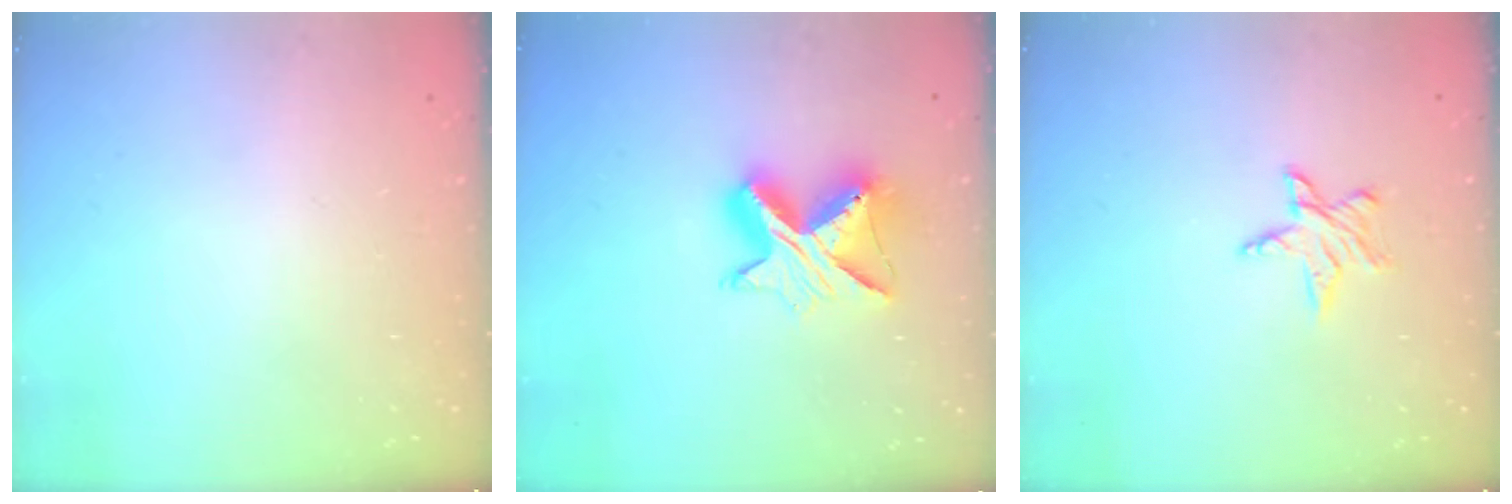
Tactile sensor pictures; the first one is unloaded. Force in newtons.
{"total": 11.1, "press": 11.1, "slide": 1.1}
{"total": 4.7, "press": 4.7, "slide": 0.5}